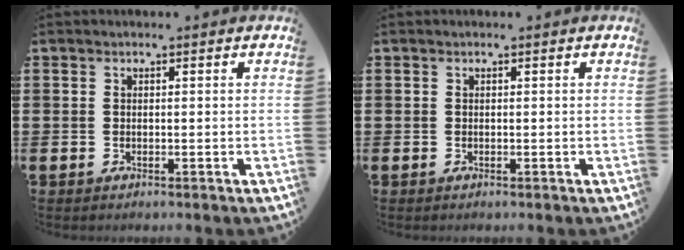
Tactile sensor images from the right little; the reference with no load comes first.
{"total": 0.0}